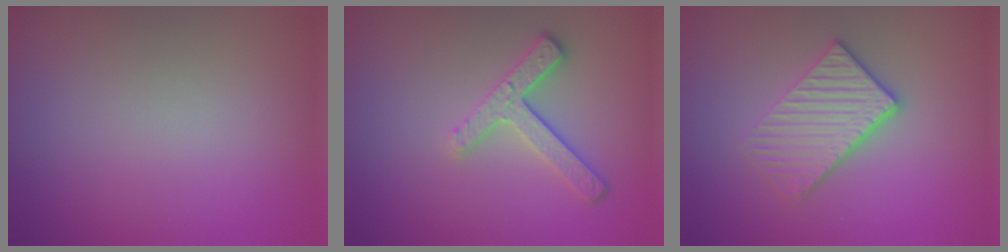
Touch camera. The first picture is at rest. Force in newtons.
{"total": 3.4, "press": 2.7, "slide": 2.1}
{"total": 3.7, "press": 3.2, "slide": 1.9}